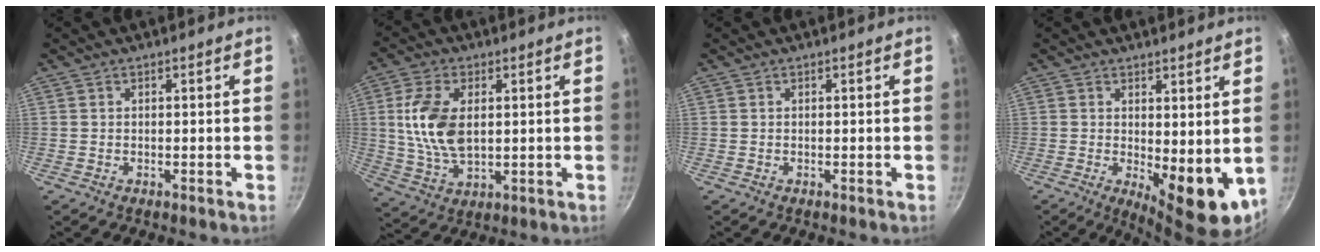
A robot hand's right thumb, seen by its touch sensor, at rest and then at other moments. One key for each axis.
{"total": 12.1, "fx": 1.8, "fy": 6.9, "fz": 9.8, "tx": -0.186, "ty": -0.009, "tz": 0.038}
{"total": 0.0}
{"total": 10.0, "fx": 0.3, "fy": 4.2, "fz": 9.1, "tx": -0.106, "ty": -0.017, "tz": 0.015}